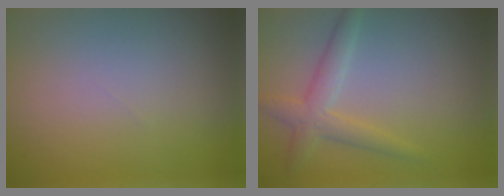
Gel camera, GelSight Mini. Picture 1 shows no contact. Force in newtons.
{"total": 2.8, "press": 2.8, "slide": 0.0}